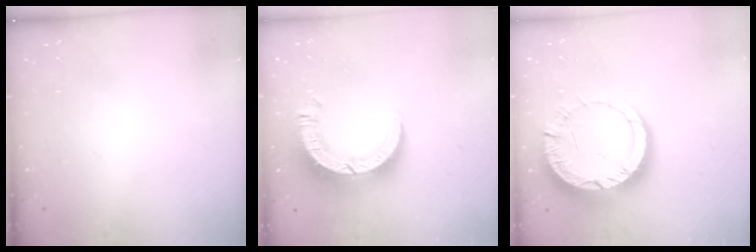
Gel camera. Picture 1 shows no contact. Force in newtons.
{"total": 12.6, "press": 12.6, "slide": 1.4}
{"total": 13.4, "press": 13.3, "slide": 1.4}